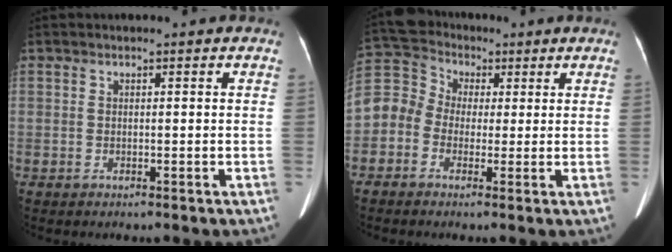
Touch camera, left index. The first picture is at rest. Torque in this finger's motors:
{"motor_torque": [0.25, 0.19, 0.24, 0.05]}